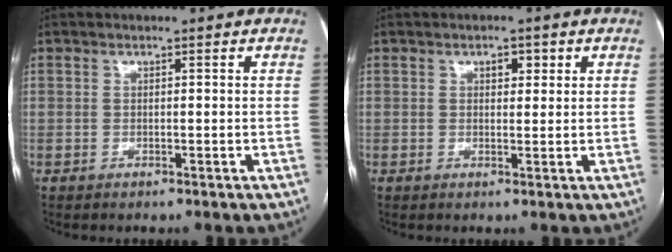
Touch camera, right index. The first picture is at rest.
{"total": 2.0, "force": [0.9, 1.2, 1.4], "torque": [-0.019, 0.004, 0.013]}